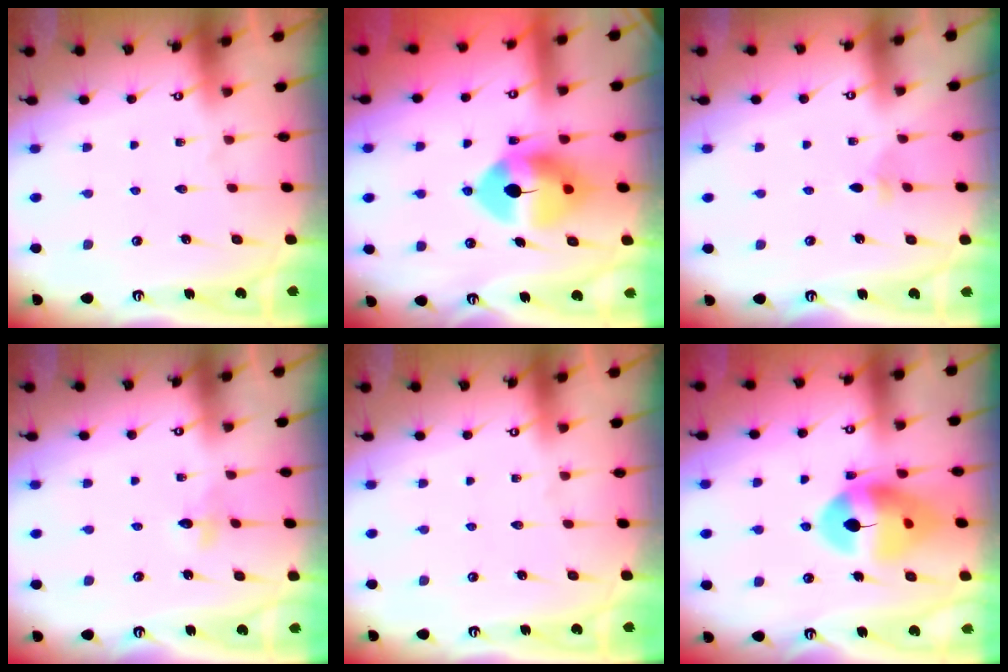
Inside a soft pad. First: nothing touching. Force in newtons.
{"total": 12.0, "press": 11.8, "slide": 2.0}
{"total": 2.2, "press": 2.2, "slide": 0.5}
{"total": 3.0, "press": 2.9, "slide": 0.3}
{"total": 0.0}
{"total": 13.0, "press": 12.9, "slide": 1.5}